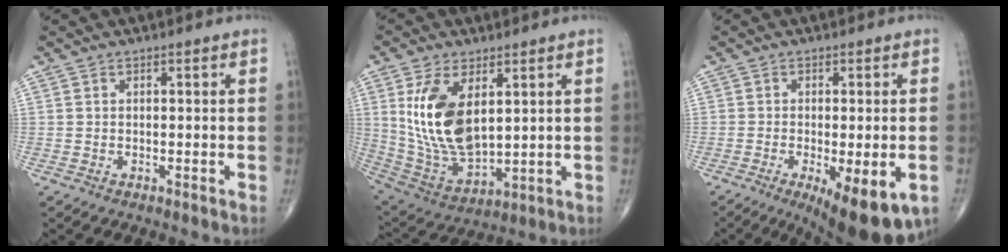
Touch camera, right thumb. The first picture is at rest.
{"total": 15.9, "force": [4.1, 8.3, 12.9], "torque": [-0.242, -0.023, 0.099]}
{"total": 13.4, "force": [-5.5, 4.4, 11.4], "torque": [-0.148, -0.011, -0.072]}